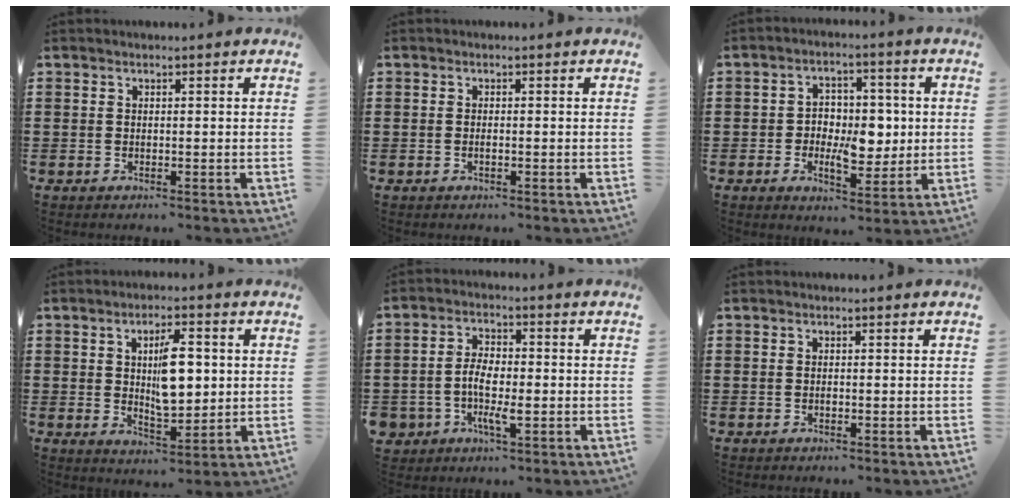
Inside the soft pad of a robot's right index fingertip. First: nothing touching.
{"total": 0.6, "force": [-0.2, 0.1, 0.6], "torque": [-0.011, -0.005, -0.003]}
{"total": 7.0, "force": [-0.5, 4.5, 5.4], "torque": [-0.080, 0.003, -0.014]}
{"total": 8.2, "force": [1.0, 3.6, 7.3], "torque": [-0.117, 0.003, 0.012]}
{"total": 5.1, "force": [-1.6, 2.9, 3.9], "torque": [-0.092, 0.003, -0.034]}
{"total": 0.6, "force": [-0.1, 0.3, 0.5], "torque": [-0.011, -0.001, -0.002]}